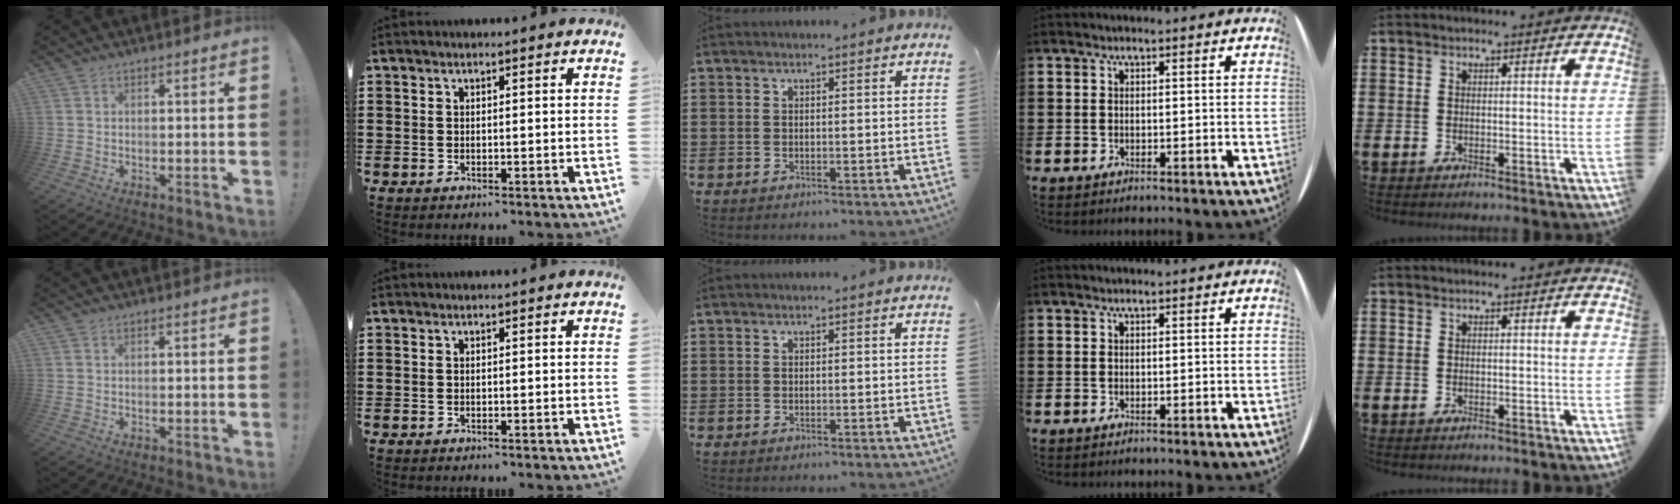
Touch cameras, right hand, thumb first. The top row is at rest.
{}